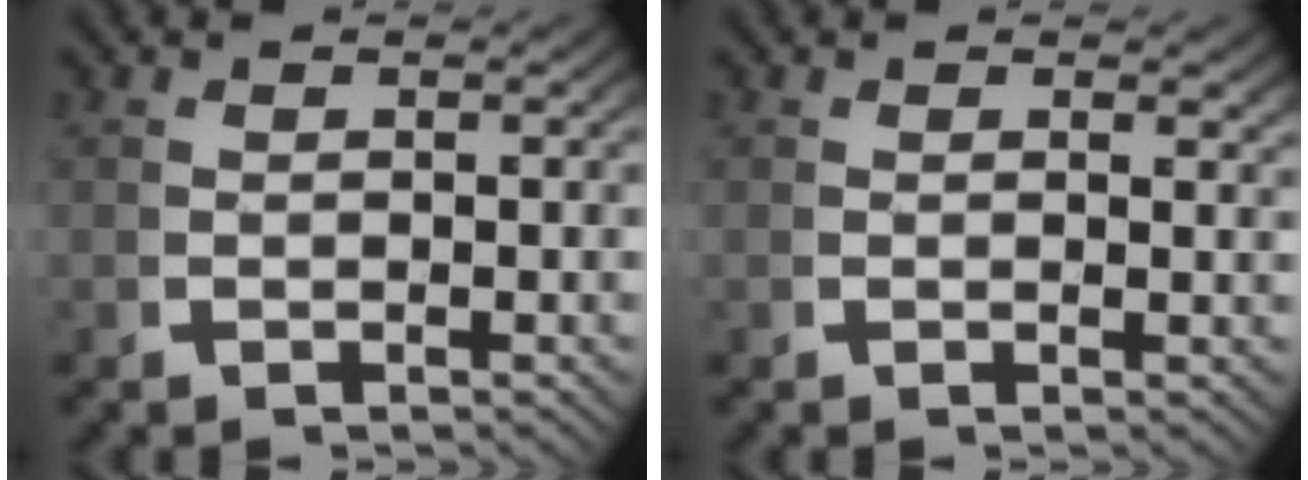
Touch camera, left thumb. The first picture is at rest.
{"total": 0.8, "force": [0.6, 0.3, 0.3], "torque": [-0.002, -0.005, 0.008]}